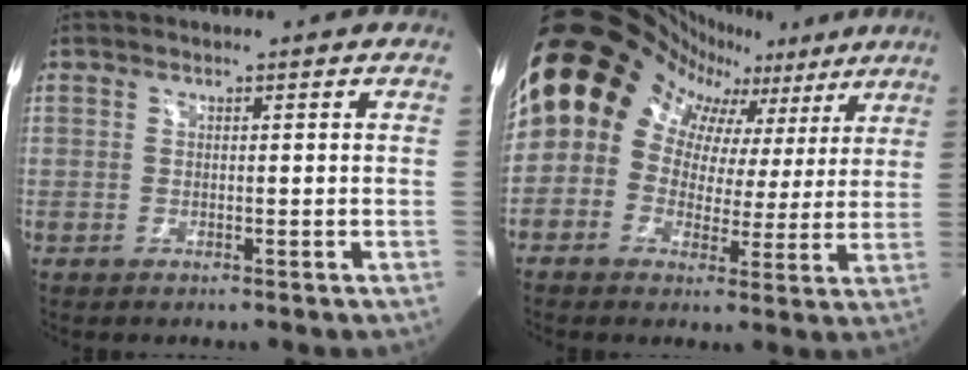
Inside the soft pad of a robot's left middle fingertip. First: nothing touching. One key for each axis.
{"total": 19.0, "fx": 9.3, "fy": 14.3, "fz": 8.4, "tx": -0.134, "ty": 0.081, "tz": 0.123}